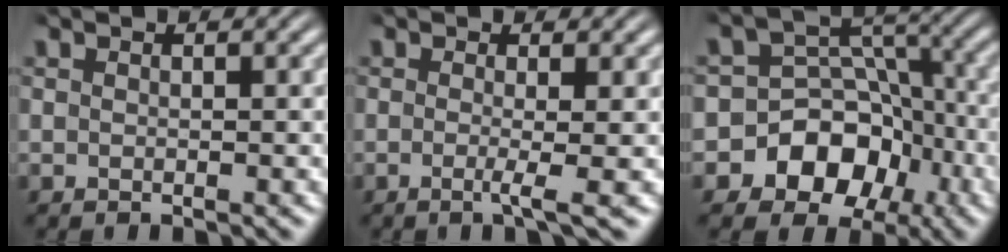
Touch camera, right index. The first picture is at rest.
{"total": 2.1, "force": [-0.6, -0.3, 2.0], "torque": [-0.039, -0.012, -0.011]}
{"total": 12.0, "force": [-4.1, 10.3, 4.6], "torque": [-0.106, -0.047, -0.060]}